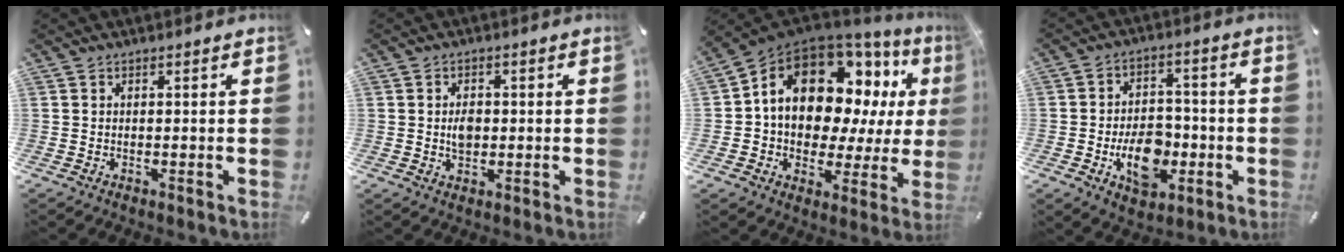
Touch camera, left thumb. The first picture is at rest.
{"total": 3.6, "force": [0.0, 2.8, 2.3], "torque": [-0.031, 0.001, -0.004]}
{"total": 16.3, "force": [6.9, 10.6, 10.3], "torque": [-0.191, -0.047, 0.122]}
{"total": 11.9, "force": [-3.7, 8.0, 8.0], "torque": [-0.133, 0.008, -0.062]}